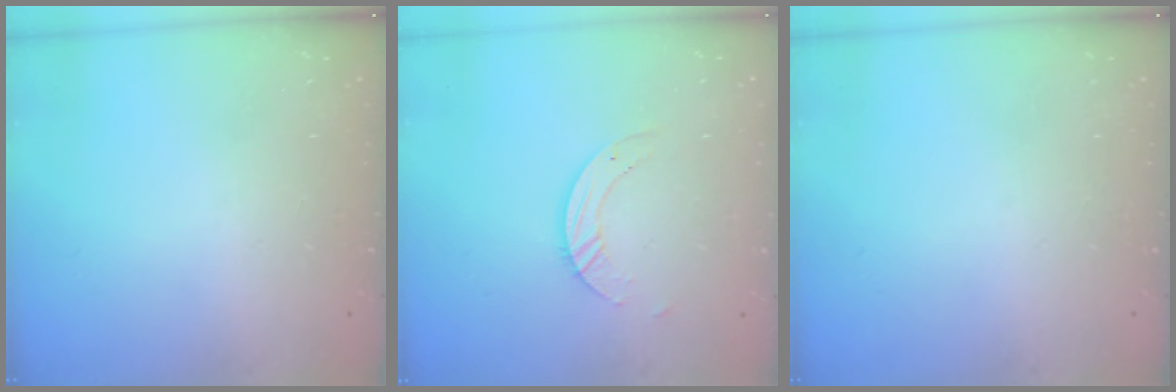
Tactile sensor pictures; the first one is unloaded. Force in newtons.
{"total": 4.6, "press": 4.6, "slide": 0.5}
{"total": 0.0}